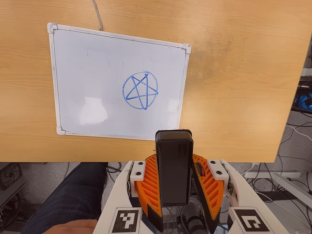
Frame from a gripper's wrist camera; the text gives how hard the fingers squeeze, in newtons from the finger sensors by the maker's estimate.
{"total": 5.0, "left": 4.7, "right": 5.4}